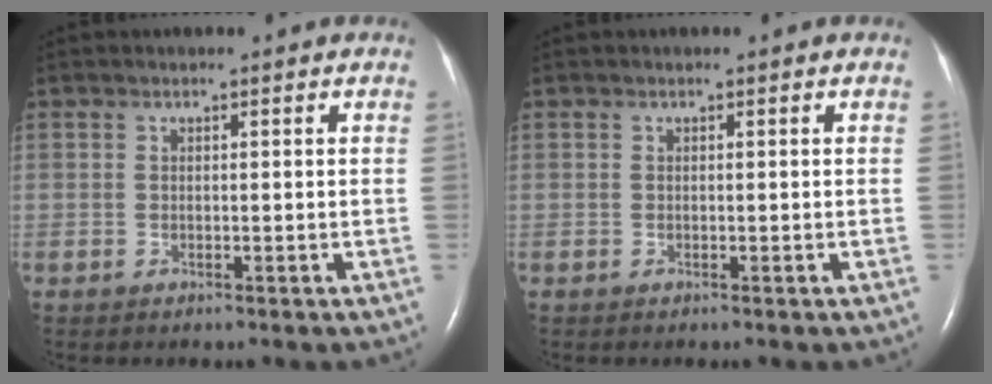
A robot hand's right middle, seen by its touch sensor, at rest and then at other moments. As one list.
[{"total": 0.0}]